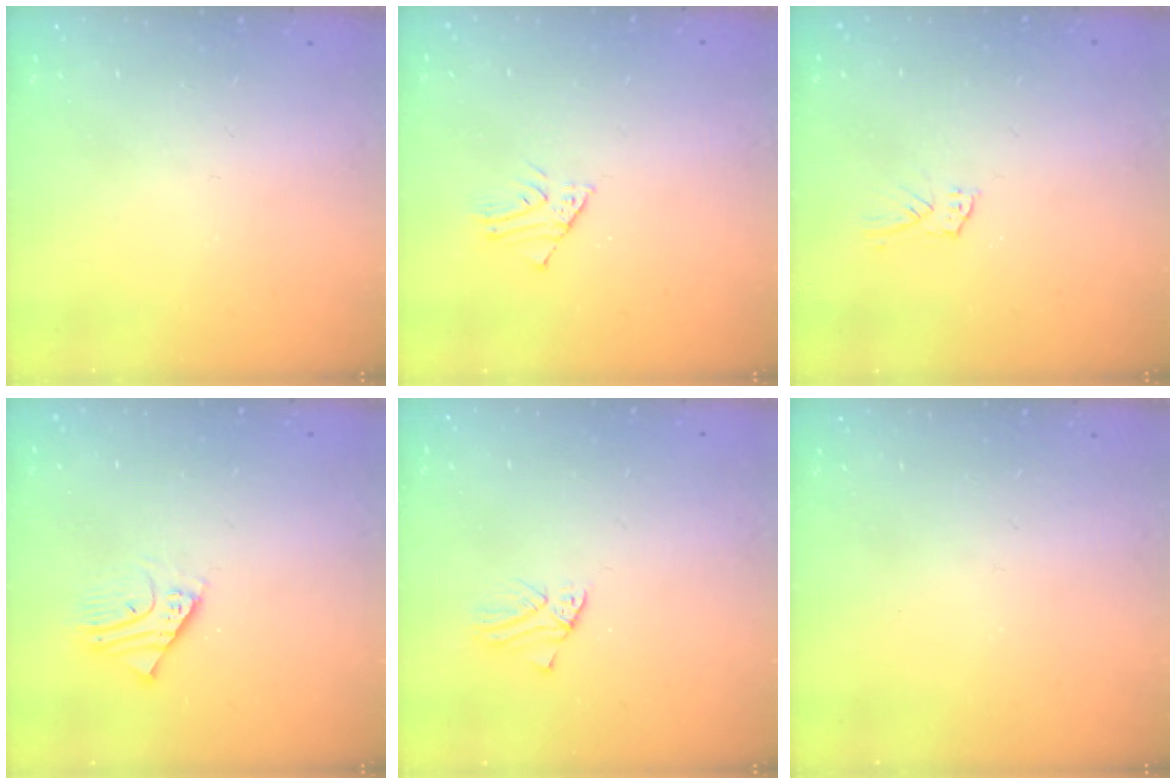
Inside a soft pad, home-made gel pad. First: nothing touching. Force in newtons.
{"total": 1.6, "press": 1.6, "slide": 0.2}
{"total": 5.0, "press": 5.0, "slide": 0.6}
{"total": 2.9, "press": 2.9, "slide": 0.3}
{"total": 1.1, "press": 1.1, "slide": 0.2}
{"total": 0.0}